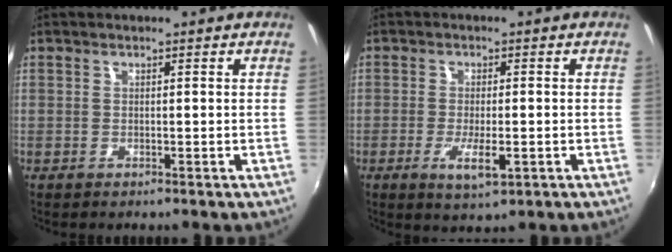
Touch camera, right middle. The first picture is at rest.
{"total": 5.3, "force": [-2.1, 1.5, 4.6], "torque": [-0.093, -0.015, -0.034]}